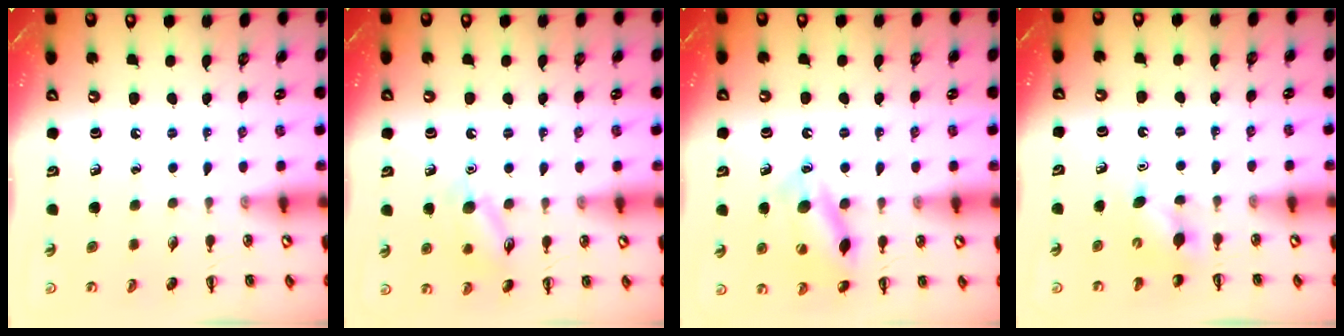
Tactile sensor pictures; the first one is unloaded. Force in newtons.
{"total": 10.2, "press": 10.2, "slide": 0.6}
{"total": 14.0, "press": 13.8, "slide": 2.3}
{"total": 4.3, "press": 4.1, "slide": 1.3}